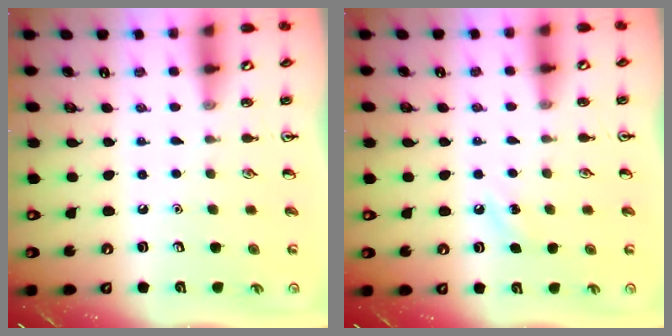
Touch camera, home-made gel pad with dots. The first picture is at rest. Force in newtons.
{"total": 3.3, "press": 3.1, "slide": 1.2}